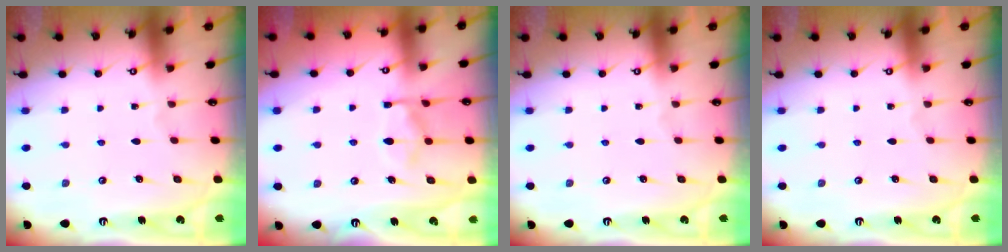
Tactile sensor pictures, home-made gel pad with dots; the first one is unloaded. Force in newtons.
{"total": 11.2, "press": 11.2, "slide": 1.2}
{"total": 0.0}
{"total": 0.0}